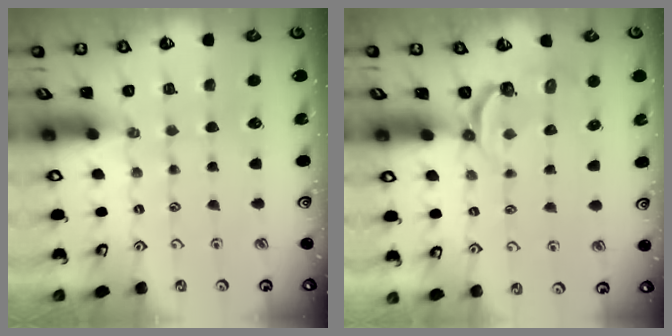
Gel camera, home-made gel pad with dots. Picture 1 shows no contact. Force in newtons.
{"total": 4.8, "press": 3.7, "slide": 3.0}